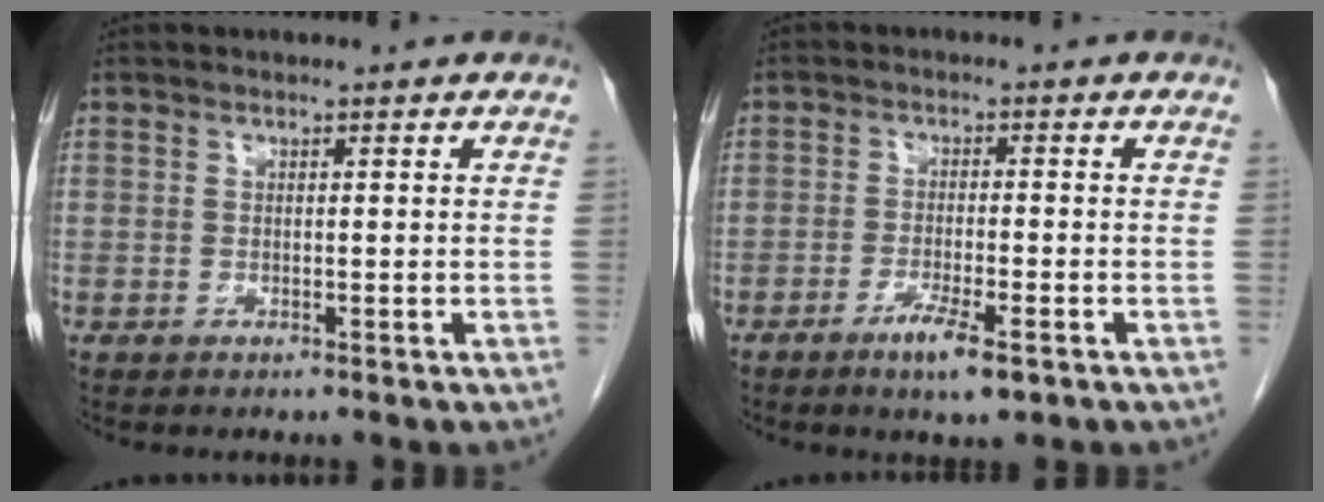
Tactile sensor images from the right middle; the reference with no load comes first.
{"total": 5.0, "force": [-2.9, 0.6, 4.0], "torque": [-0.074, -0.007, -0.048]}